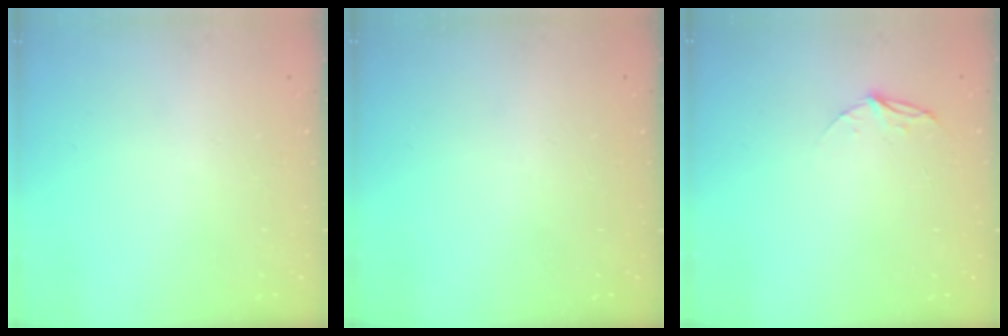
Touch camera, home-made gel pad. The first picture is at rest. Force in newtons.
{"total": 0.0}
{"total": 4.4, "press": 4.4, "slide": 0.4}